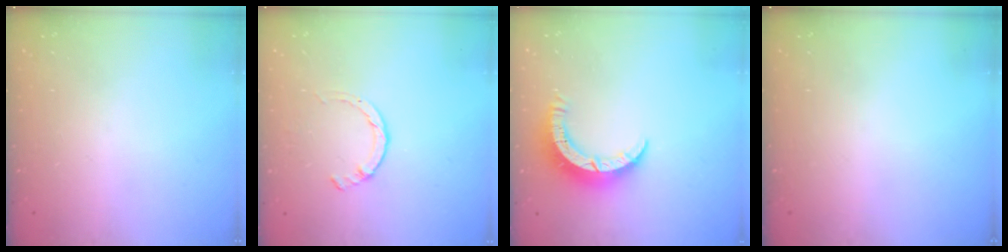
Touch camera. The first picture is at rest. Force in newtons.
{"total": 1.4, "press": 1.4, "slide": 0.3}
{"total": 7.1, "press": 7.1, "slide": 0.4}
{"total": 0.0}